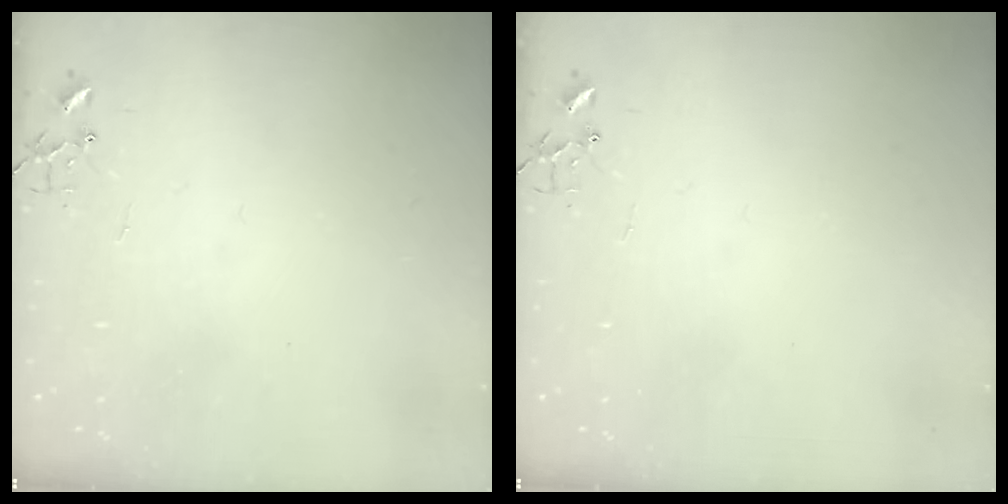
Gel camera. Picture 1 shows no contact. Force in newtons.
{"total": 0.0}